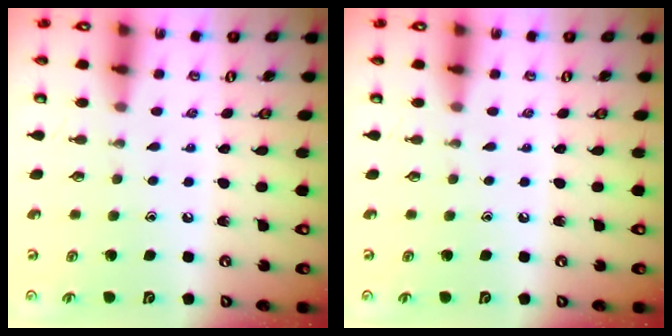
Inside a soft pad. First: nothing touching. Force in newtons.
{"total": 0.0}